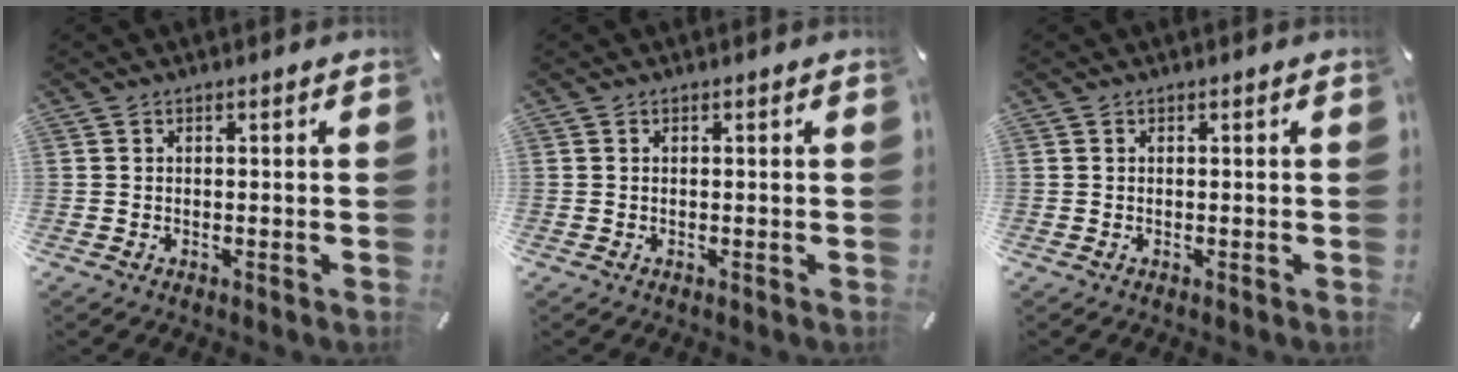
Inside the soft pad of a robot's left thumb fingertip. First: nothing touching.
{"total": 0.0}
{"total": 0.0}